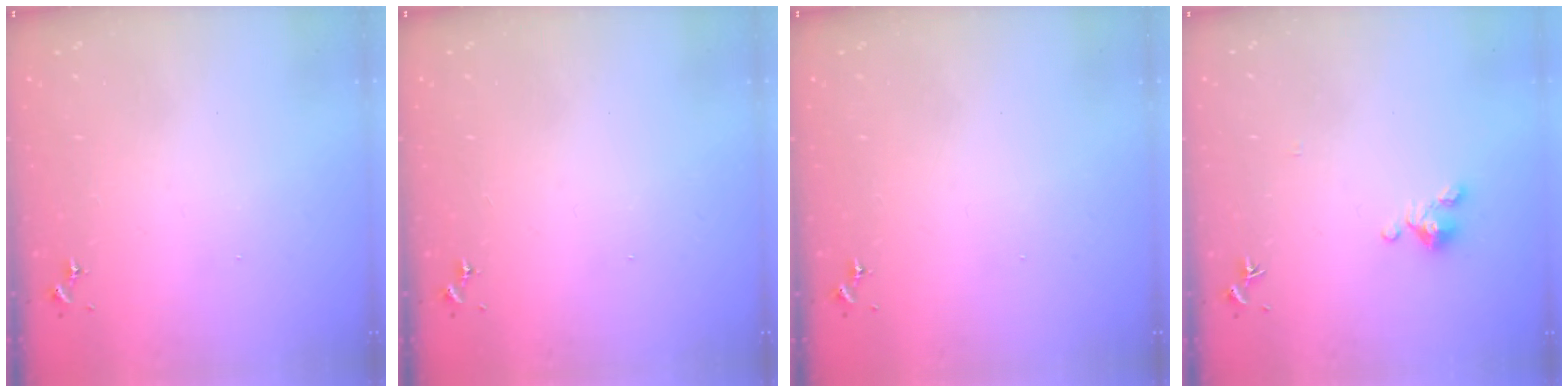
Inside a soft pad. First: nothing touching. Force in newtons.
{"total": 0.0}
{"total": 0.0}
{"total": 2.9, "press": 2.9, "slide": 0.4}